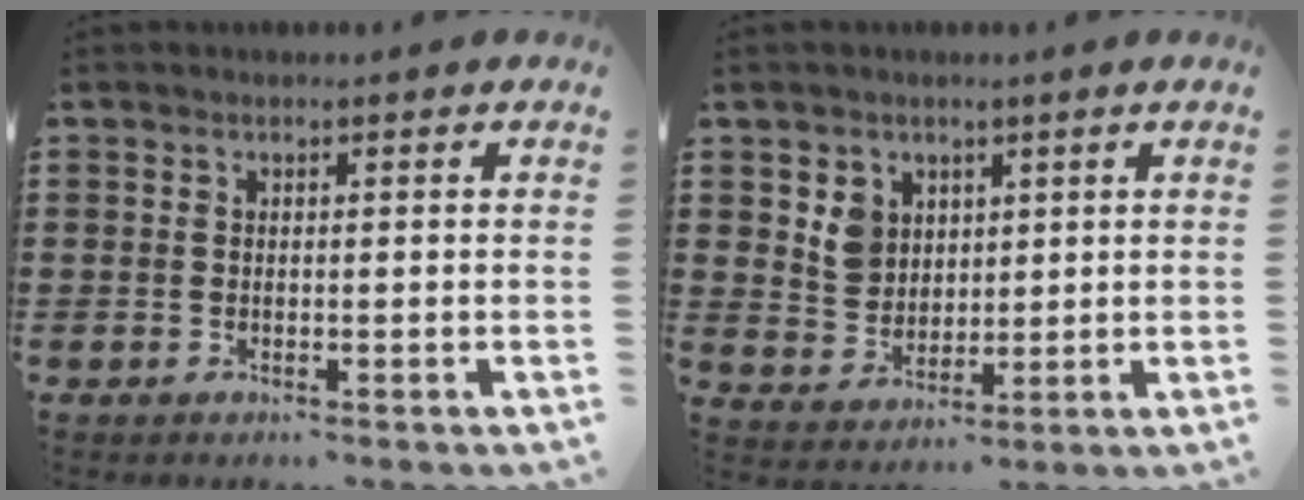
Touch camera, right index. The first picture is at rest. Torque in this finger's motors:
{"motor_torque": [0.11, 0.11, 0.39, 0.04]}